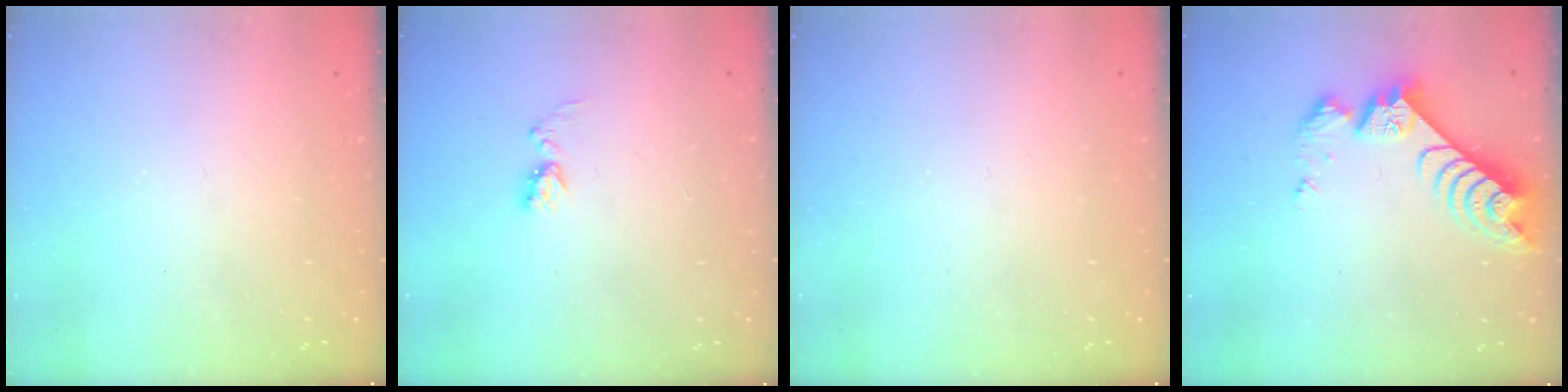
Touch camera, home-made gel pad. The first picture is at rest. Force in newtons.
{"total": 6.0, "press": 6.0, "slide": 0.7}
{"total": 0.0}
{"total": 8.3, "press": 8.3, "slide": 0.8}